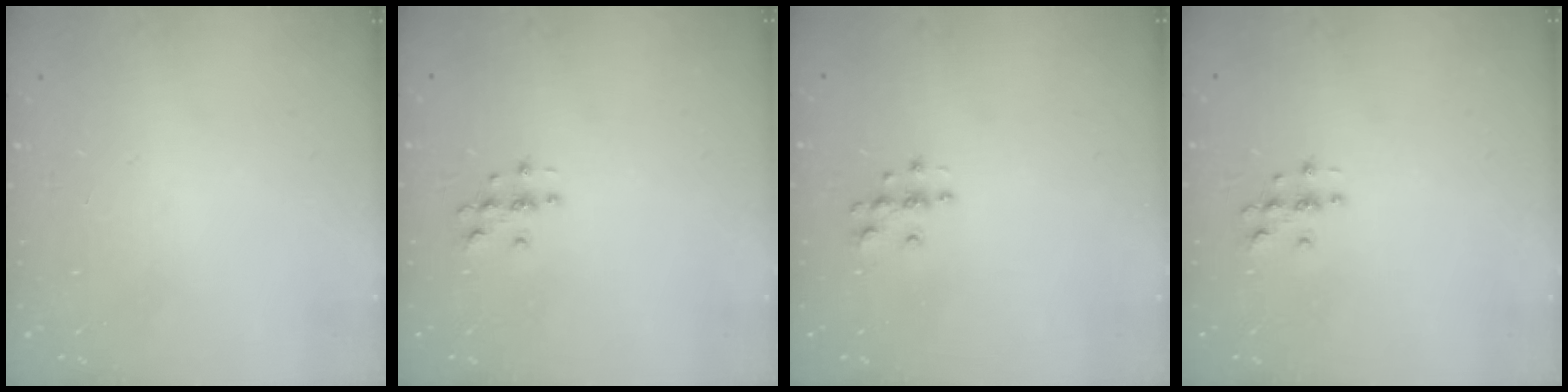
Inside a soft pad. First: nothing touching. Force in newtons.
{"total": 2.8, "press": 2.8, "slide": 0.3}
{"total": 3.8, "press": 3.8, "slide": 0.4}
{"total": 2.8, "press": 2.8, "slide": 0.3}